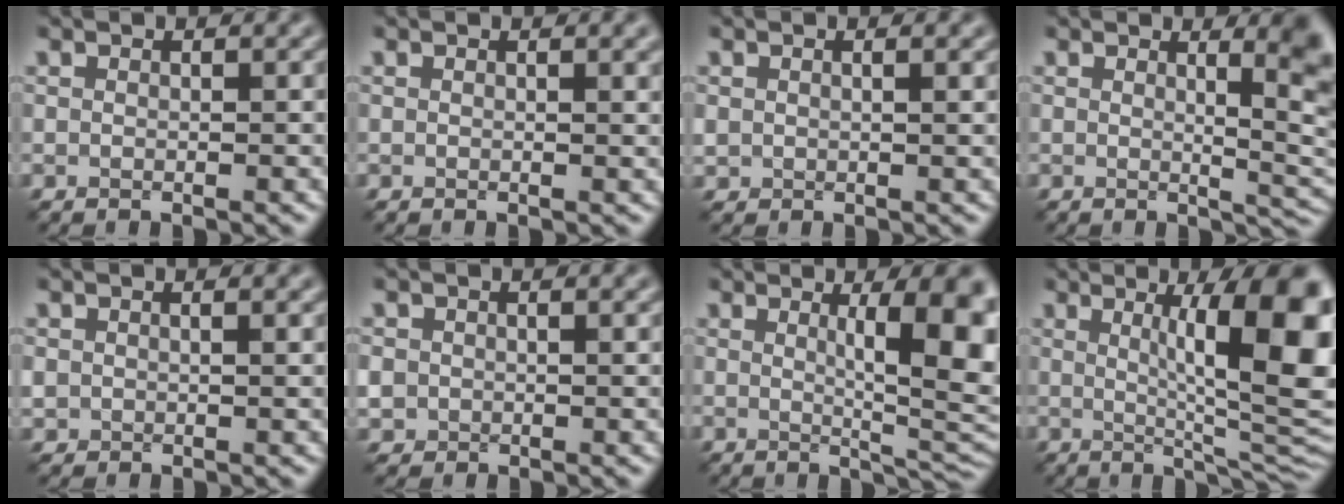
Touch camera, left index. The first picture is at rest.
{"total": 1.7, "force": [0.8, 0.5, 1.4], "torque": [-0.011, 0.001, 0.010]}
{"total": 1.2, "force": [0.7, 0.6, 0.8], "torque": [-0.017, -0.004, 0.014]}
{"total": 6.1, "force": [1.6, 1.9, 5.6], "torque": [-0.041, -0.008, 0.023]}
{"total": 1.4, "force": [0.6, 1.0, 0.8], "torque": [-0.018, -0.004, 0.013]}
{"total": 2.3, "force": [0.2, 2.1, 1.0], "torque": [-0.023, -0.005, 0.005]}
{"total": 10.0, "force": [2.1, 2.7, 9.5], "torque": [-0.109, -0.006, 0.037]}
{"total": 13.6, "force": [2.7, 3.3, 12.9], "torque": [-0.133, -0.005, 0.043]}